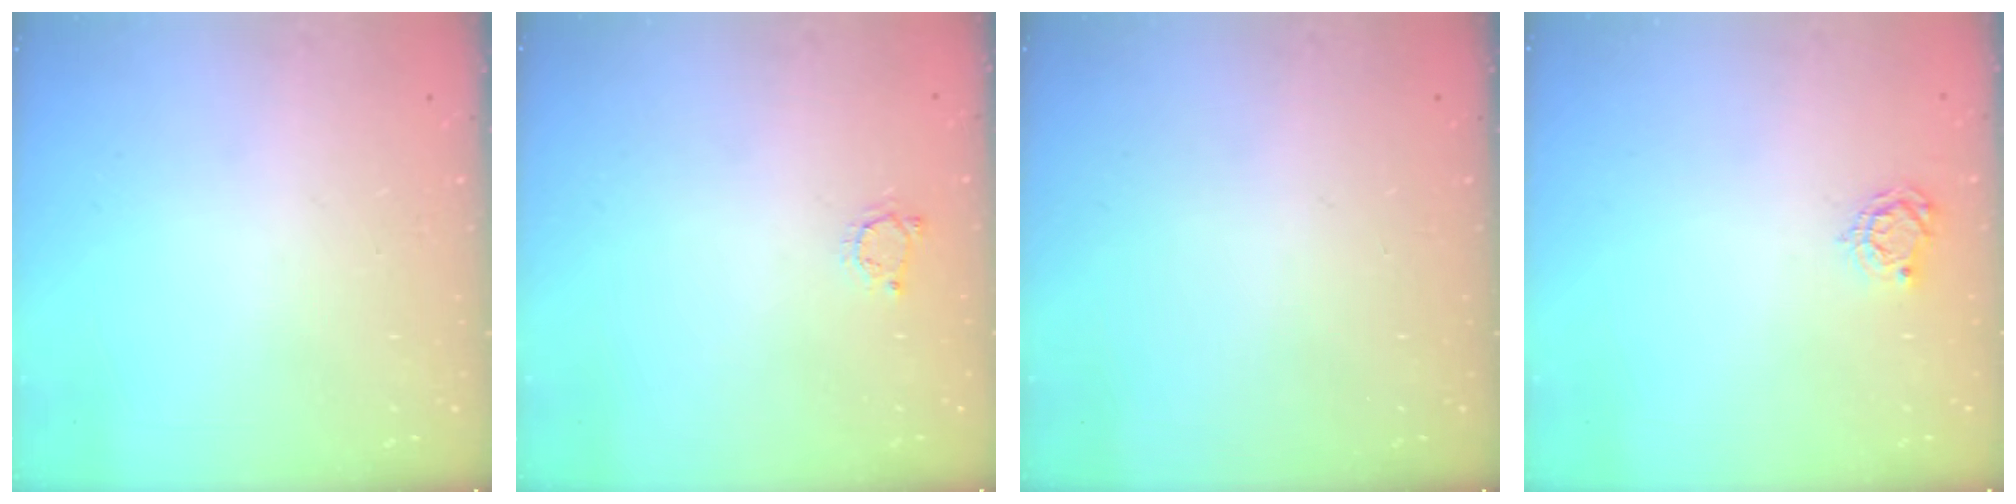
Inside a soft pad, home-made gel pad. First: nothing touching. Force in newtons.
{"total": 3.3, "press": 3.2, "slide": 0.5}
{"total": 0.0}
{"total": 4.4, "press": 4.4, "slide": 0.5}